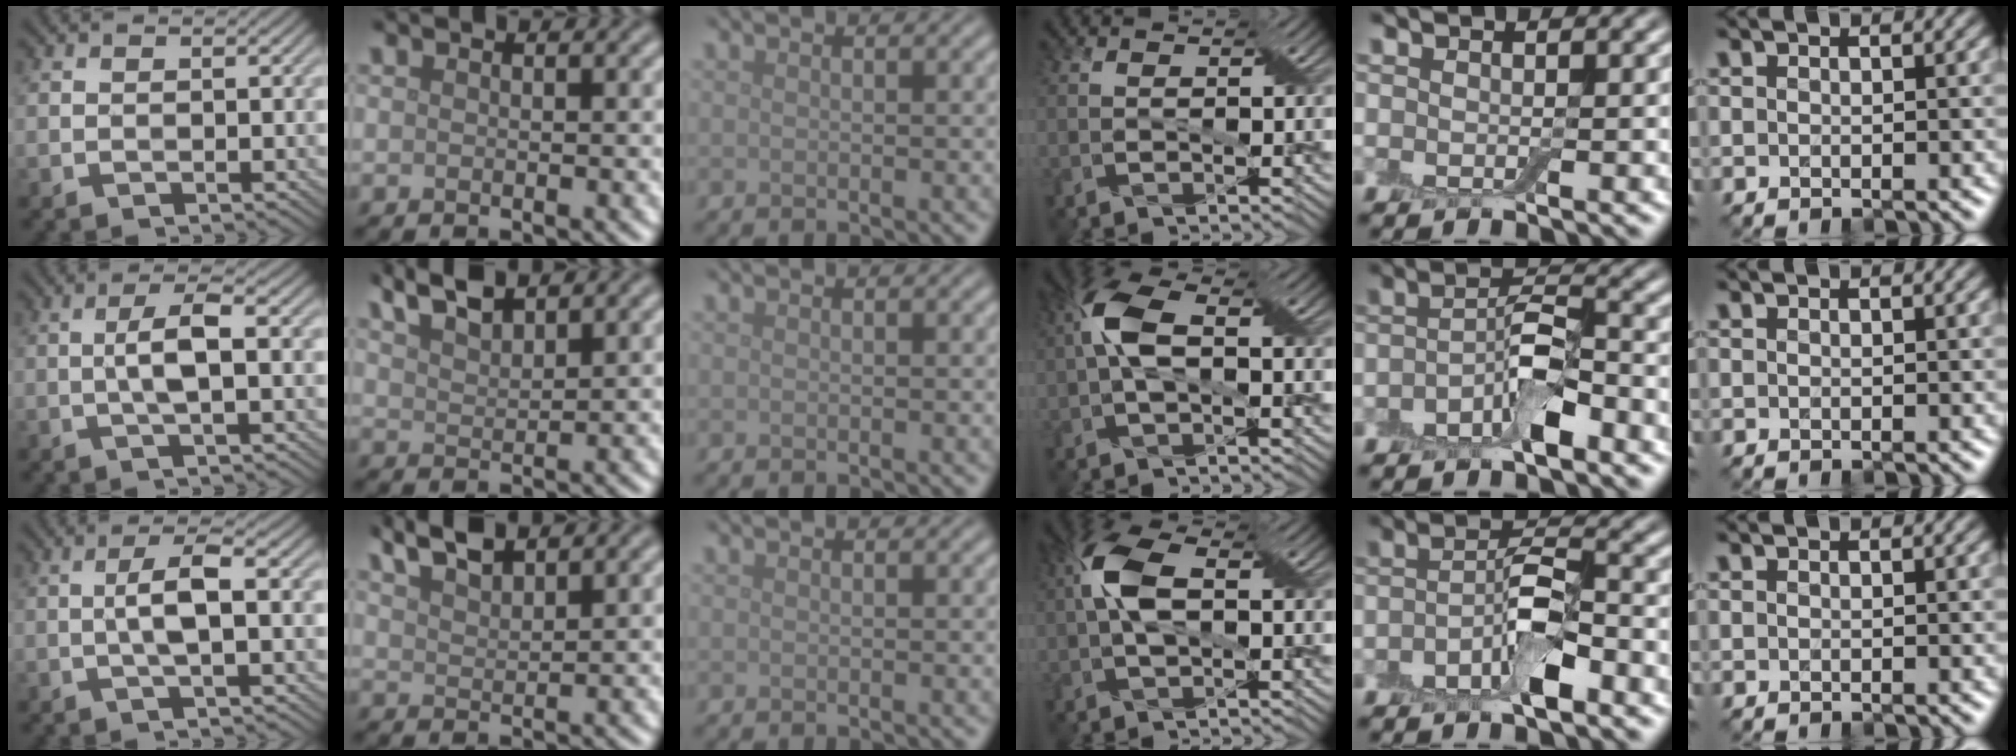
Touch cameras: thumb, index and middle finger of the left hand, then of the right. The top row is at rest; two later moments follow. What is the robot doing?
{"motion": "insert", "object": "box of matches"}